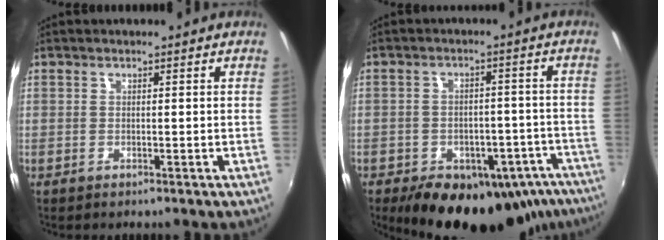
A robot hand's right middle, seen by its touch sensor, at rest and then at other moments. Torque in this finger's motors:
{"motor_torque": [1.07, -1.06, 0.37, 0.18]}